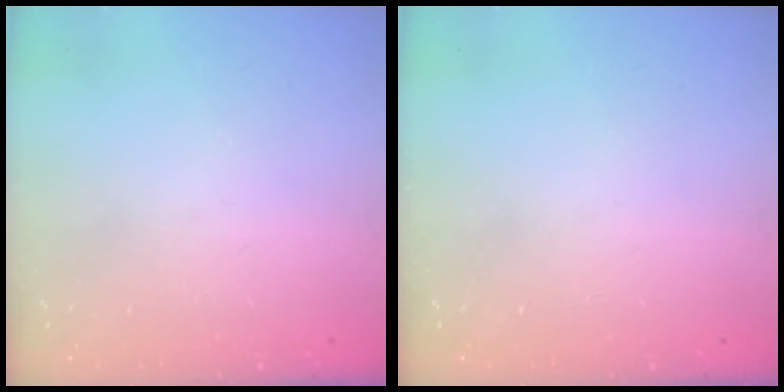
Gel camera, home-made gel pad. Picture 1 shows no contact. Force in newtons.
{"total": 0.0}